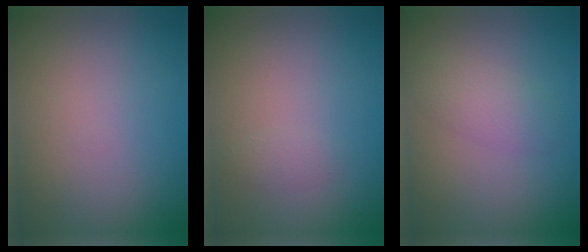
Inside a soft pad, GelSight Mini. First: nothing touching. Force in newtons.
{"total": 0.8, "press": 0.8, "slide": 0.0}
{"total": 2.2, "press": 2.2, "slide": 0.0}